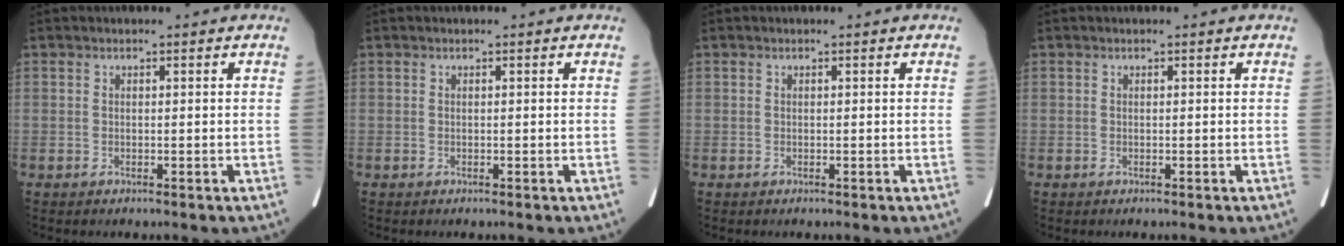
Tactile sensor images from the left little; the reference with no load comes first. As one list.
[{"total": 0.0}, {"total": 0.0}, {"total": 0.0}]